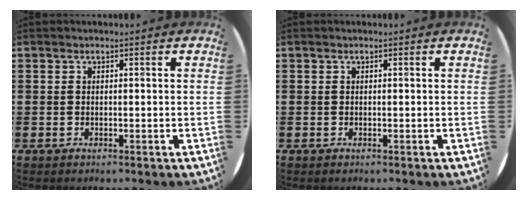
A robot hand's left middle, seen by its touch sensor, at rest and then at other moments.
{"total": 0.0}